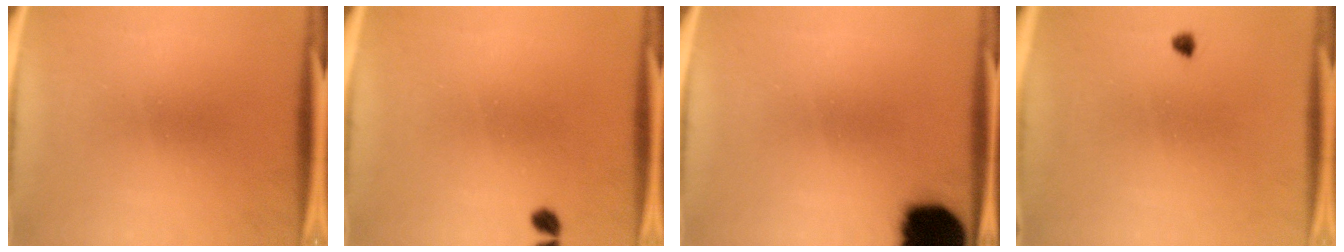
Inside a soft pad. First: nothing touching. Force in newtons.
{"total": 1.2}
{"total": 17.5}
{"total": 1.0}